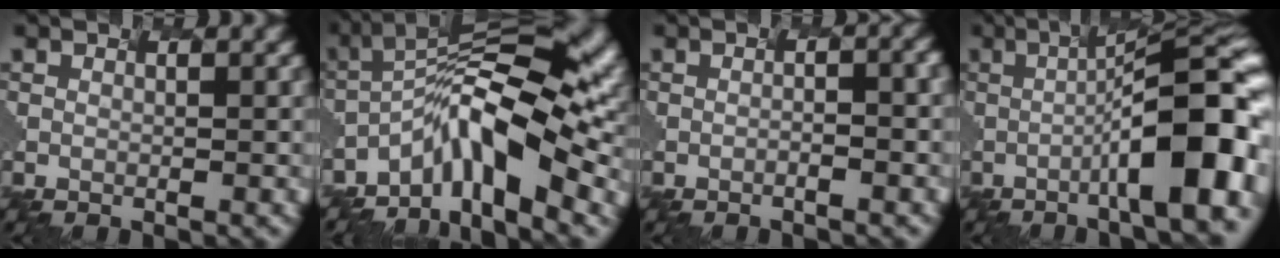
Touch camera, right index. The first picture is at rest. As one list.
[{"total": 9.1, "force": [-5.1, 2.6, 7.1], "torque": [-0.126, 0.012, -0.091]}, {"total": 2.7, "force": [-0.6, 0.9, 2.5], "torque": [-0.014, 0.007, -0.009]}, {"total": 9.9, "force": [-2.3, 1.4, 9.6], "torque": [-0.135, 0.009, -0.035]}]